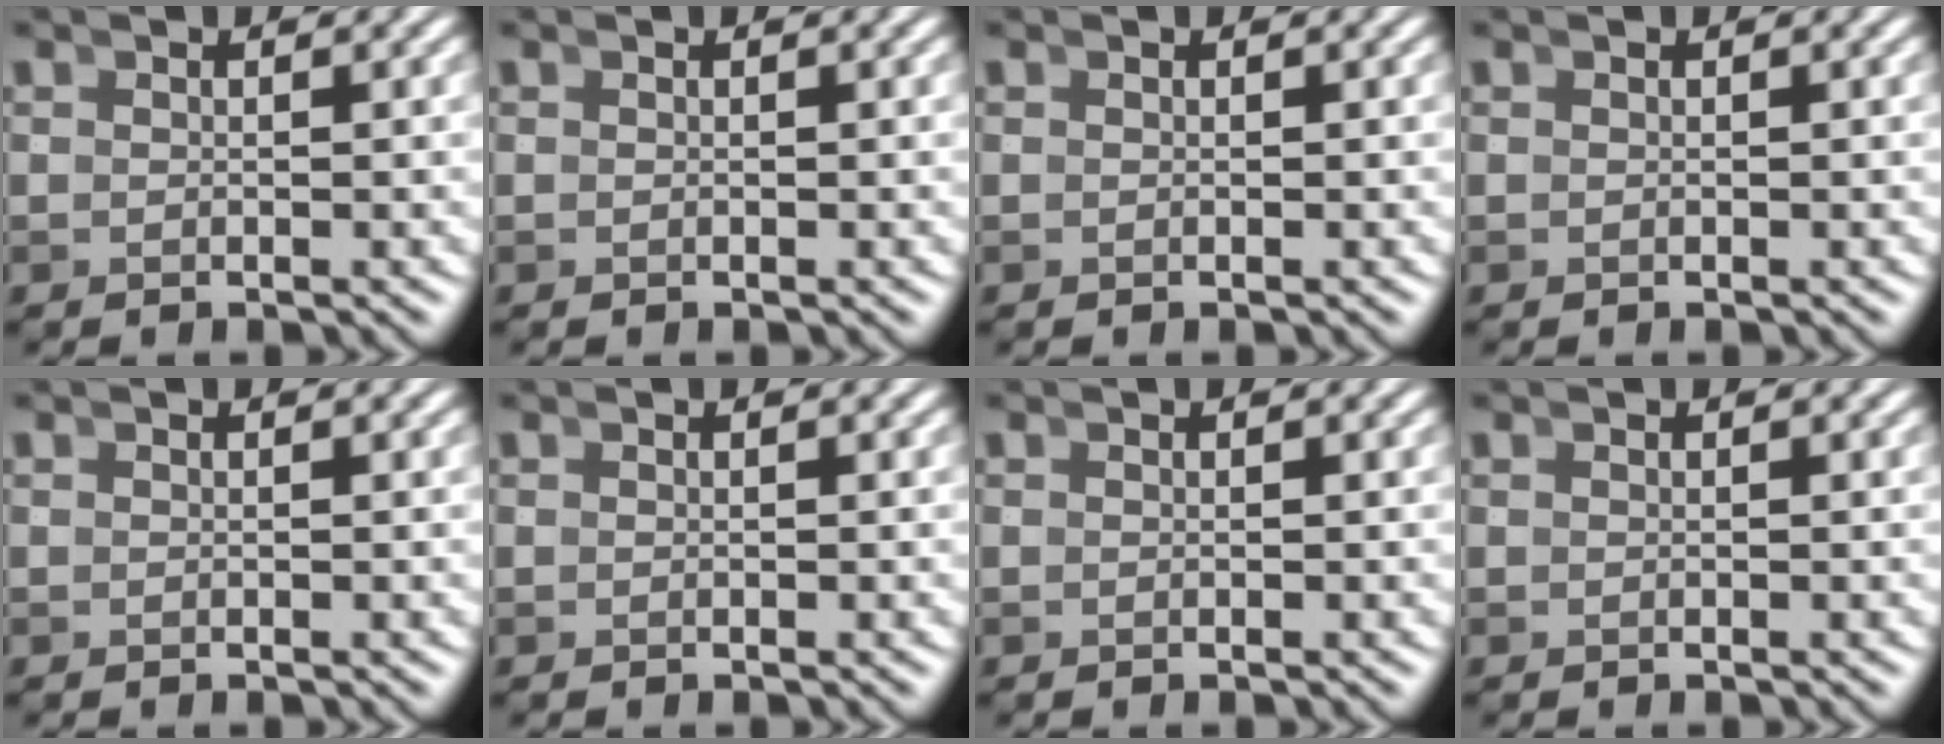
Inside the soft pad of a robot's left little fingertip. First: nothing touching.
{"total": 0.0}
{"total": 0.0}
{"total": 0.0}
{"total": 0.0}
{"total": 0.0}
{"total": 0.0}
{"total": 0.0}